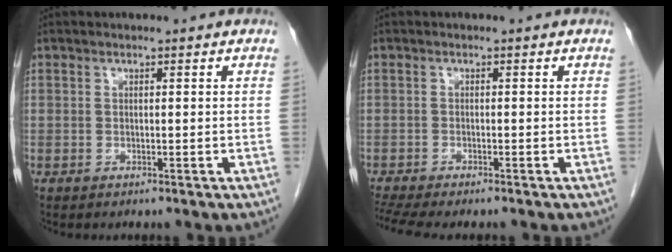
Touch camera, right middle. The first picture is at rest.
{"total": 6.2, "force": [-5.3, 0.6, 3.1], "torque": [-0.053, -0.008, -0.086]}